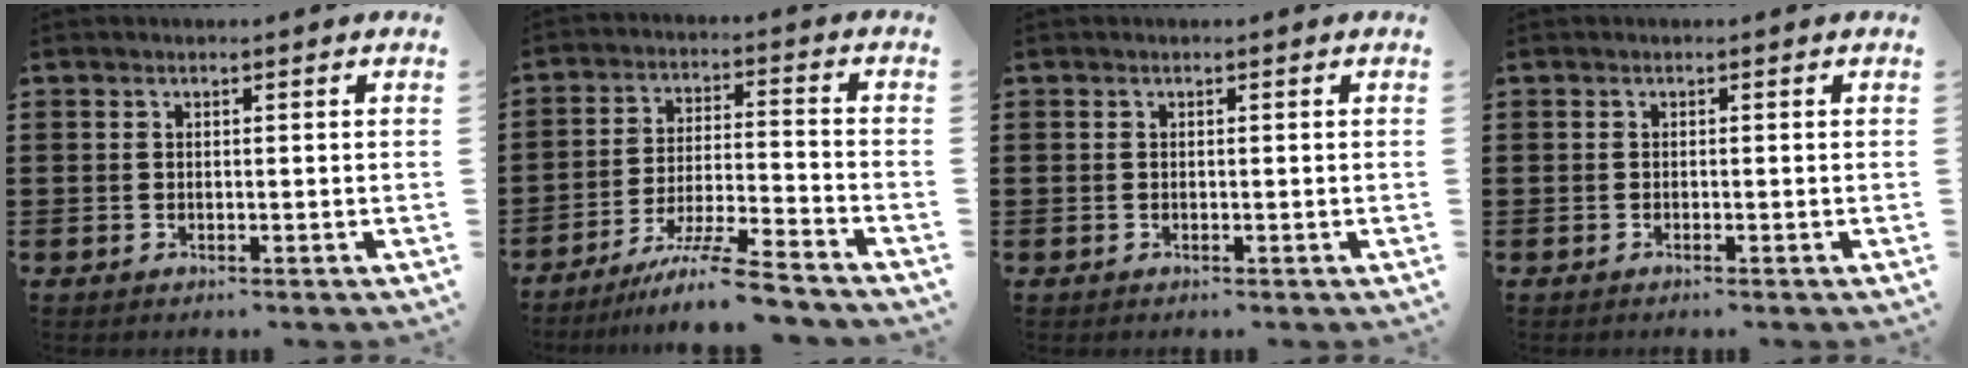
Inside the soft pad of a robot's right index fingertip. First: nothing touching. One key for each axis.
{"total": 8.7, "fx": -7.3, "fy": 0.1, "fz": 4.8, "tx": -0.099, "ty": -0.003, "tz": -0.143}
{"total": 0.0}
{"total": 0.0}